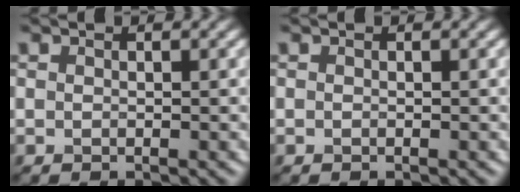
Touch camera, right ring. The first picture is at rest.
{"total": 0.0}